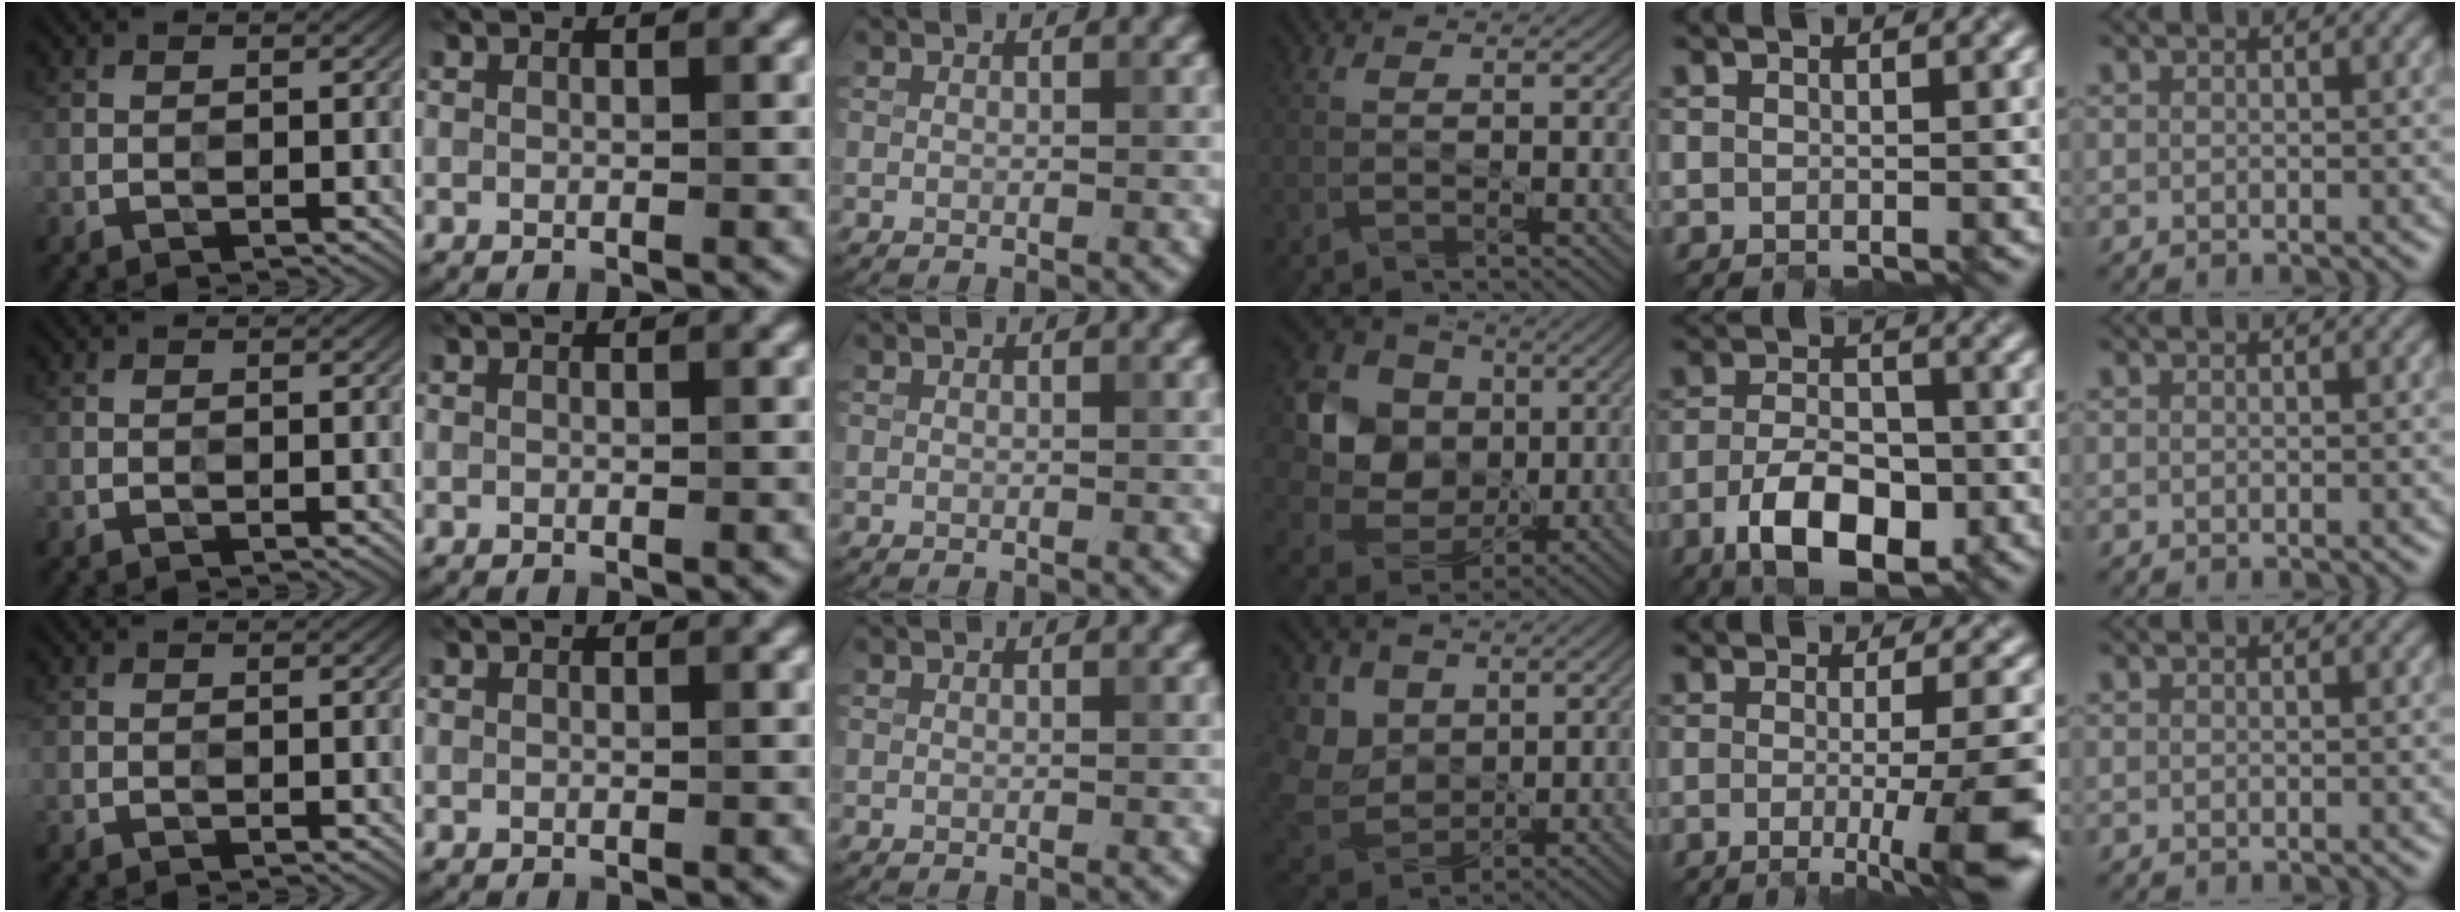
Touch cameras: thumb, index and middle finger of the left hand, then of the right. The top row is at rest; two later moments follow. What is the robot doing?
{"motion": "close", "object": "pencil case"}